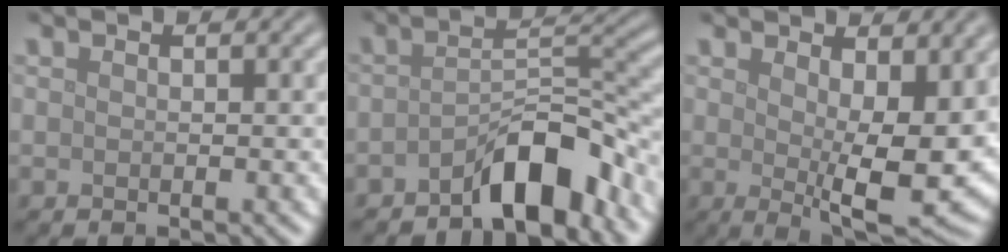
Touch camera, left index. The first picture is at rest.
{"total": 5.9, "force": [-4.0, 1.8, 3.9], "torque": [-0.054, 0.016, -0.070]}
{"total": 7.9, "force": [1.3, 2.9, 7.3], "torque": [-0.116, -0.021, 0.029]}